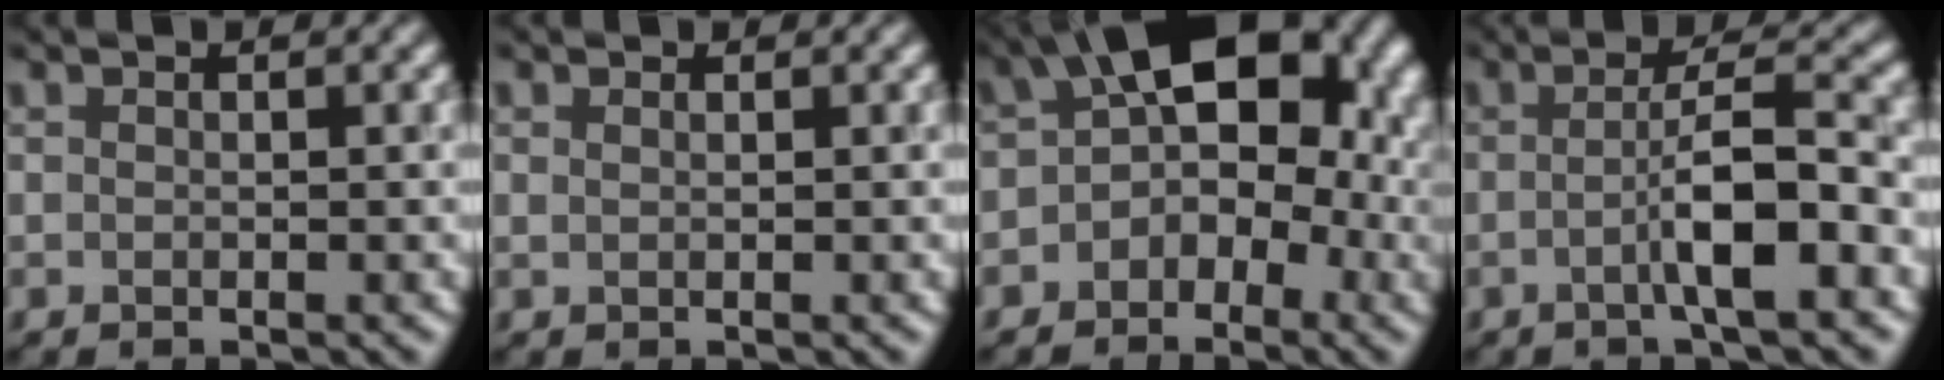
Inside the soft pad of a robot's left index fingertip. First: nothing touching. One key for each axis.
{"total": 0.6, "fx": 0.5, "fy": 0.2, "fz": 0.1, "tx": -0.002, "ty": -0.008, "tz": 0.005}
{"total": 10.4, "fx": 0.7, "fy": 6.8, "fz": 7.9, "tx": -0.081, "ty": 0.019, "tz": 0.001}
{"total": 4.8, "fx": -1.3, "fy": 0.5, "fz": 4.6, "tx": -0.076, "ty": 0.009, "tz": -0.028}